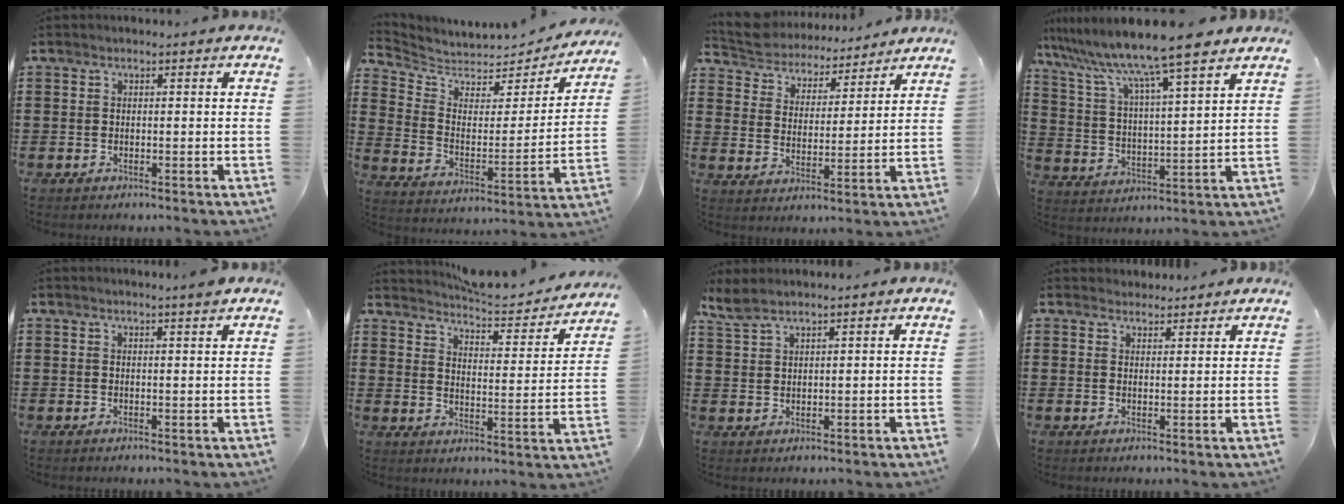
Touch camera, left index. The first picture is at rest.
{"total": 4.9, "force": [4.6, 1.8, 0.6], "torque": [-0.045, -0.039, 0.076]}
{"total": 5.5, "force": [5.5, 0.6, 0.0], "torque": [-0.034, -0.042, 0.093]}
{"total": 10.3, "force": [8.7, -0.3, 5.4], "torque": [-0.138, -0.050, 0.143]}
{"total": 1.7, "force": [1.4, -0.3, 0.9], "torque": [-0.019, -0.003, 0.027]}
{"total": 4.8, "force": [4.7, 0.2, 0.8], "torque": [-0.027, -0.043, 0.074]}
{"total": 2.9, "force": [2.5, 0.6, 1.3], "torque": [-0.034, -0.001, 0.047]}
{"total": 2.1, "force": [2.1, 0.6, -0.1], "torque": [-0.004, 0.002, 0.040]}